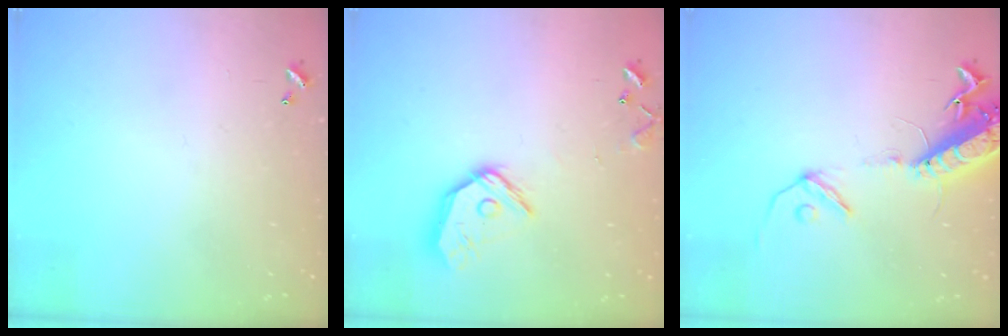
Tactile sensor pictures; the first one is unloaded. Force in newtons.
{"total": 12.2, "press": 12.2, "slide": 1.1}
{"total": 16.3, "press": 15.8, "slide": 4.0}